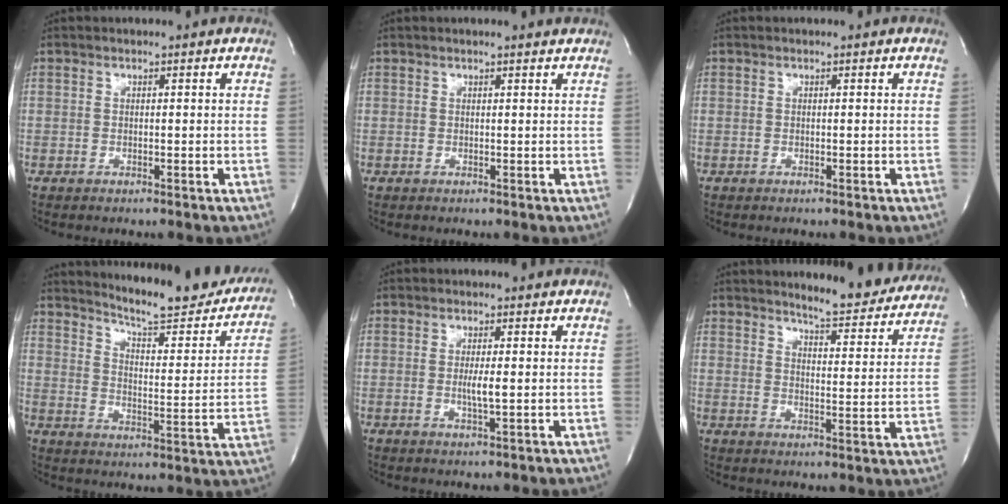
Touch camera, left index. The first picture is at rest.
{"total": 2.1, "force": [1.9, 0.0, 0.8], "torque": [-0.016, 0.007, 0.019]}
{"total": 0.0}
{"total": 21.3, "force": [19.4, 2.9, 8.2], "torque": [-0.108, -0.069, 0.243]}
{"total": 2.6, "force": [-0.1, 0.0, 2.6], "torque": [-0.053, -0.005, -0.001]}
{"total": 13.6, "force": [12.7, 2.1, 4.4], "torque": [-0.049, -0.034, 0.147]}